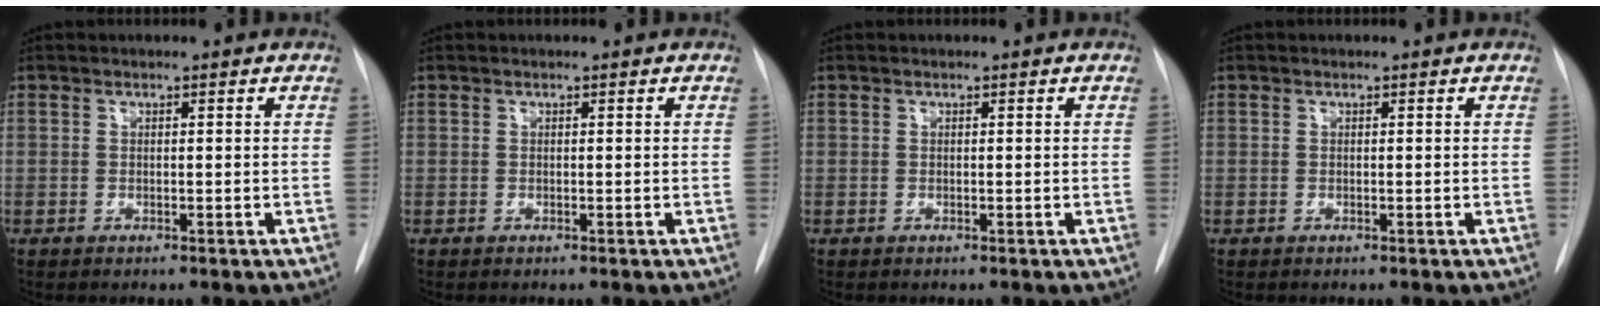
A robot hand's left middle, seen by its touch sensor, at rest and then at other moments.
{"total": 0.0}
{"total": 0.0}
{"total": 0.0}